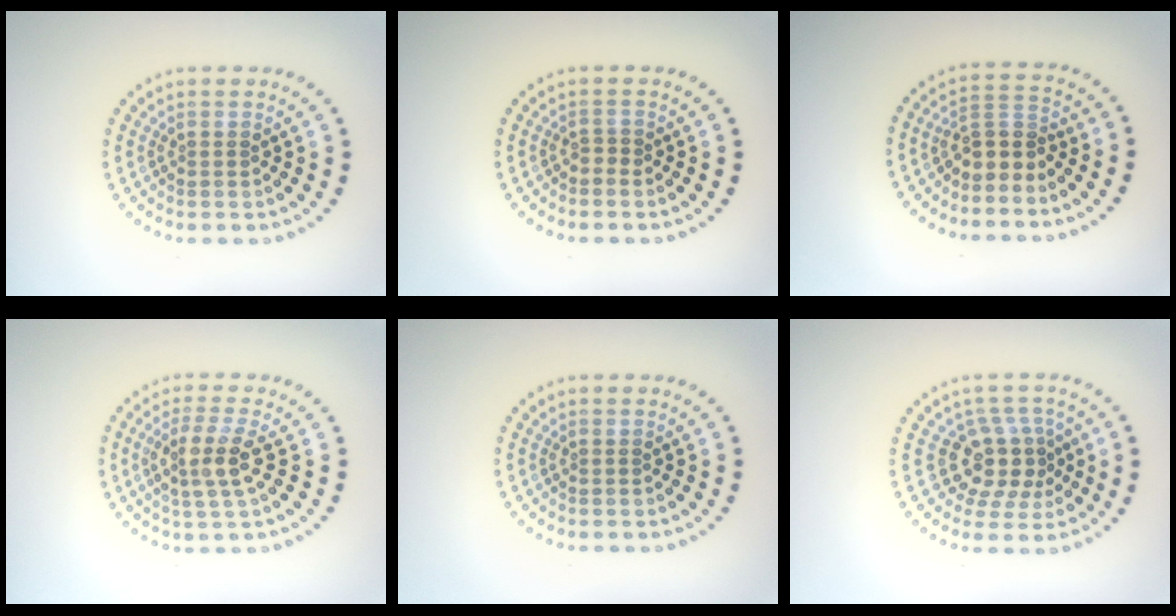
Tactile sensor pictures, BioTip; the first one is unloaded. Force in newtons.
{"total": 0.6, "press": 0.2, "slide": 0.6}
{"total": 2.4, "press": 2.0, "slide": 1.5}
{"total": 3.4, "press": 2.9, "slide": 1.7}
{"total": 0.0}
{"total": 4.0, "press": 3.2, "slide": 2.4}